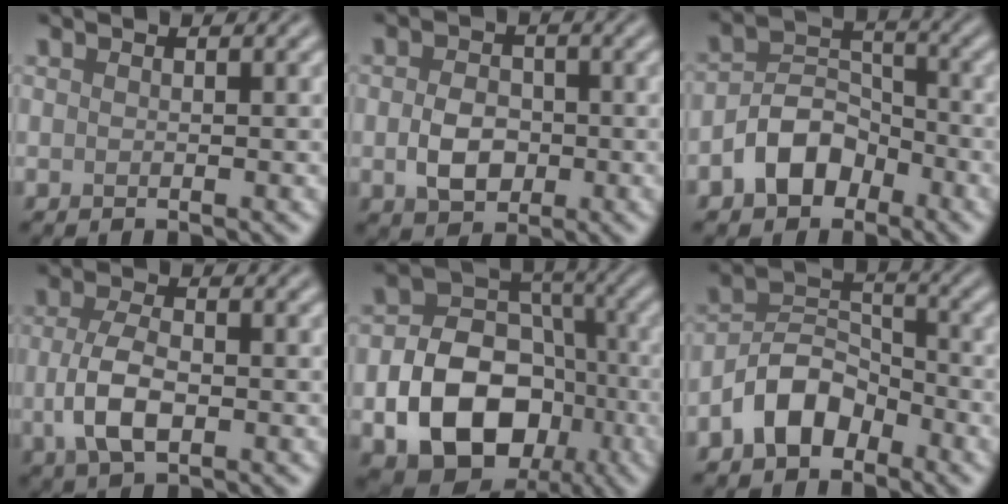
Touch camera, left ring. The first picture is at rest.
{"total": 3.8, "force": [-0.7, 2.8, 2.5], "torque": [-0.046, -0.001, -0.015]}
{"total": 5.0, "force": [-2.7, 3.4, 2.4], "torque": [-0.037, 0.006, -0.057]}
{"total": 4.6, "force": [-0.9, 2.4, 3.9], "torque": [-0.087, -0.004, -0.018]}
{"total": 12.0, "force": [-4.0, 8.8, 7.2], "torque": [-0.120, -0.011, -0.069]}
{"total": 5.3, "force": [-3.2, 3.3, 2.7], "torque": [-0.043, 0.009, -0.069]}